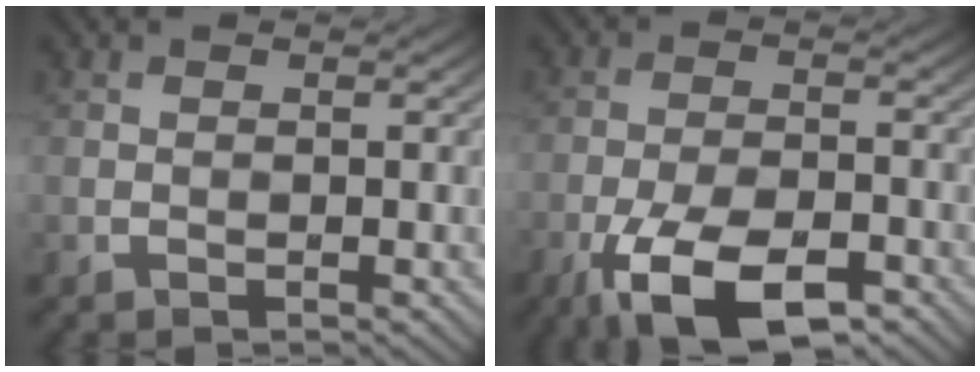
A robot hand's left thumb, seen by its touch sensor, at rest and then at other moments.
{"total": 12.1, "force": [-7.2, 4.7, 8.4], "torque": [-0.166, -0.017, -0.131]}